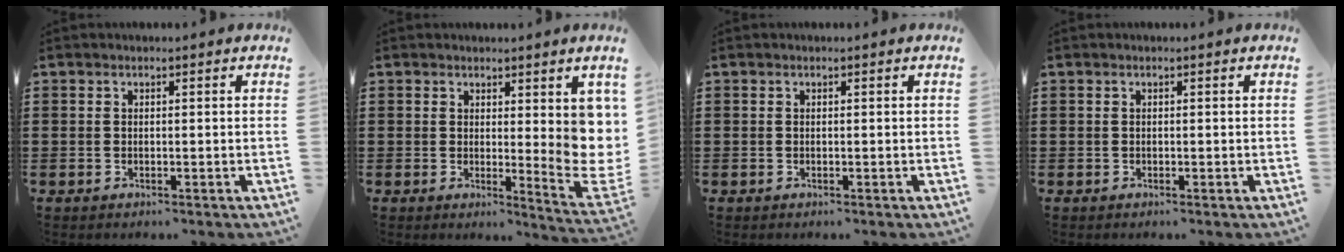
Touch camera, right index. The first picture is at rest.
{"total": 5.9, "force": [2.8, 2.5, 4.6], "torque": [-0.053, -0.031, 0.050]}
{"total": 0.0}
{"total": 0.0}